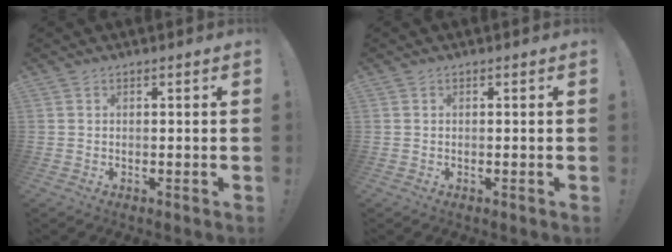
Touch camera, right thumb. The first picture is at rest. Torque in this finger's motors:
{"motor_torque": [-0.21, 0.35, 0.41, -0.07, -0.06]}